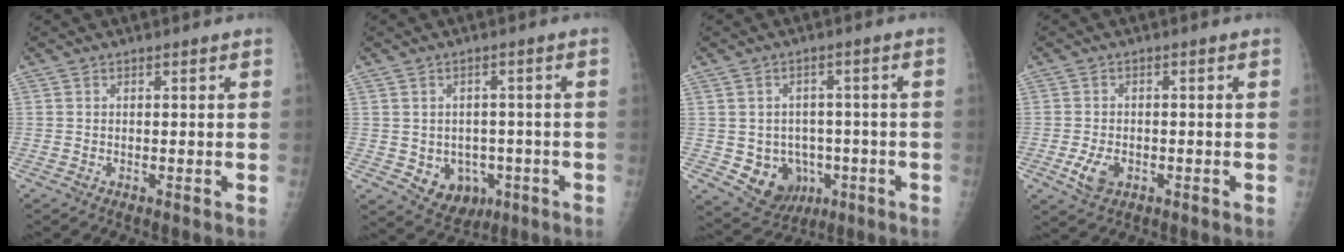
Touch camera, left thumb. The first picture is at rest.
{"total": 8.0, "force": [-2.2, 6.5, 4.1], "torque": [-0.033, 0.013, -0.014]}
{"total": 9.6, "force": [-2.5, 8.3, 4.3], "torque": [-0.037, 0.015, -0.020]}
{"total": 4.4, "force": [-1.6, 2.9, 2.9], "torque": [-0.057, 0.000, -0.024]}